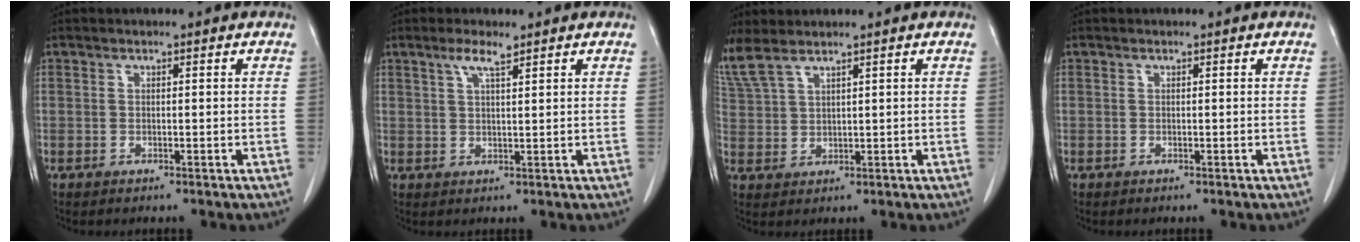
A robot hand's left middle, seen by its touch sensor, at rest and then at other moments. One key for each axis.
{"total": 3.0, "fx": 2.0, "fy": 0.3, "fz": 2.2, "tx": -0.047, "ty": 0.003, "tz": 0.039}
{"total": 5.2, "fx": 4.5, "fy": 0.8, "fz": 2.3, "tx": -0.071, "ty": 0.012, "tz": 0.110}
{"total": 0.0}